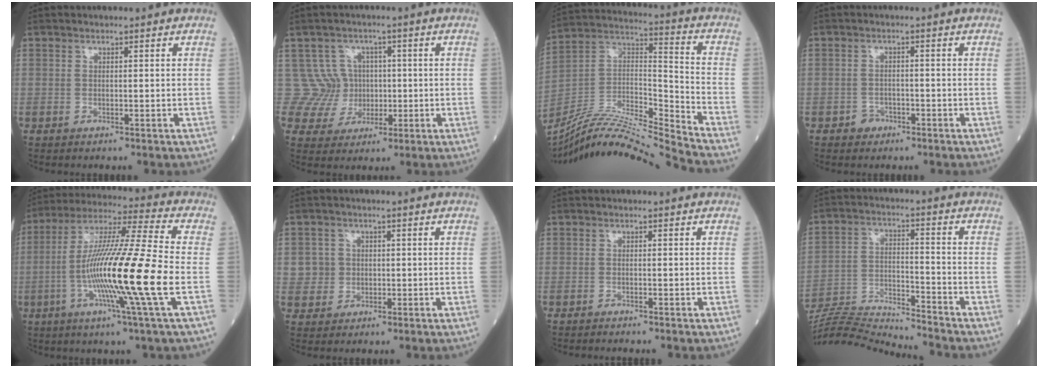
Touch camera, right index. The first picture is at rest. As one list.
[{"total": 6.5, "force": [1.0, 6.4, -0.4], "torque": [0.018, 0.021, 0.028]}, {"total": 19.4, "force": [-18.3, -1.8, 6.2], "torque": [-0.117, 0.022, -0.327]}, {"total": 1.9, "force": [-1.2, 1.4, 0.4], "torque": [-0.004, 0.007, -0.020]}, {"total": 18.3, "force": [-4.1, -1.8, 17.7], "torque": [-0.331, -0.014, -0.090]}, {"total": 3.3, "force": [0.3, 3.3, 0.0], "torque": [0.009, 0.009, 0.010]}, {"total": 1.5, "force": [-1.4, -0.2, 0.5], "torque": [-0.007, 0.001, -0.020]}, {"total": 14.1, "force": [-13.9, -1.7, 2.3], "torque": [-0.044, 0.010, -0.246]}]